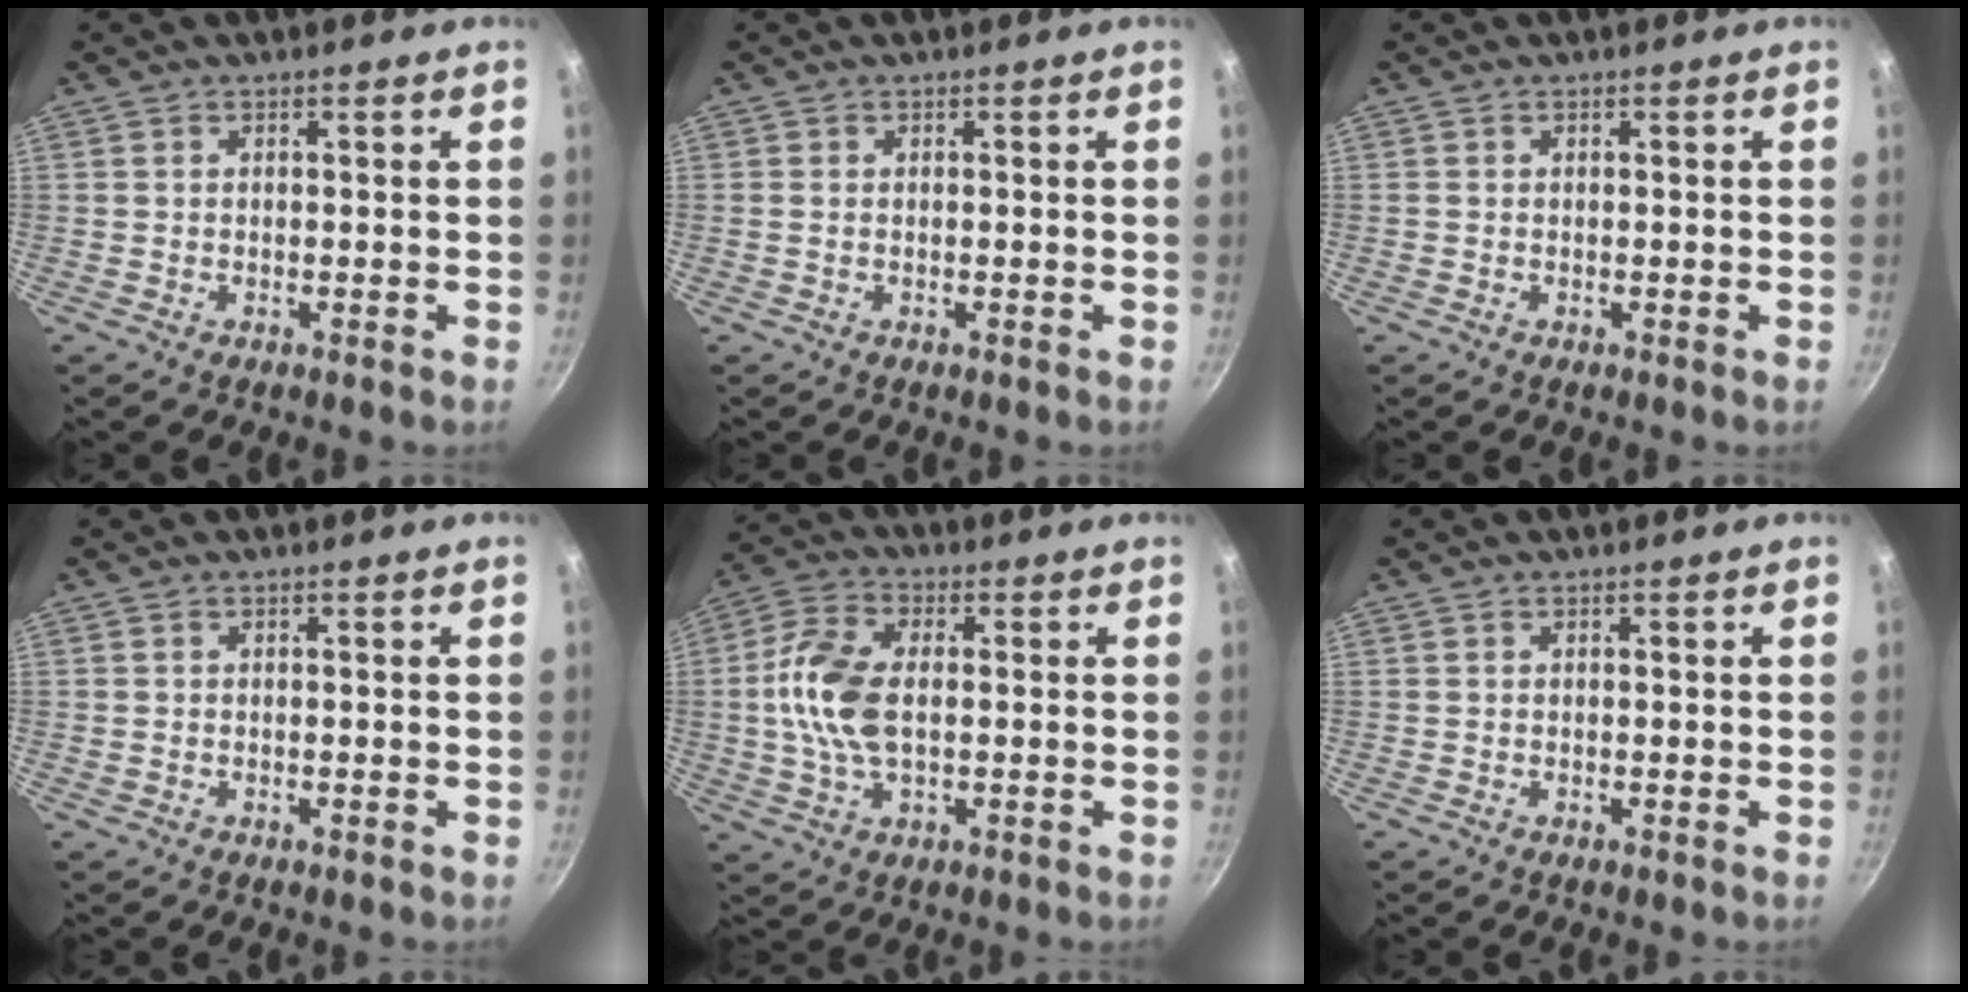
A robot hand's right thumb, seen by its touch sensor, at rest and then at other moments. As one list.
[{"total": 0.5, "force": [-0.1, 0.3, 0.4], "torque": [-0.008, 0.002, -0.002]}, {"total": 0.0}, {"total": 0.0}, {"total": 11.5, "force": [0.1, 6.5, 9.6], "torque": [-0.190, 0.020, -0.009]}, {"total": 0.0}]